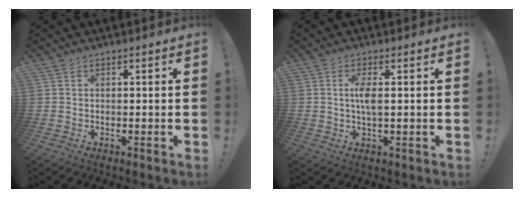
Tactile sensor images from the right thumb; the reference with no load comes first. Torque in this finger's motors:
{"motor_torque": [2.47, 2.54, 0.55, -0.17, 0.00]}